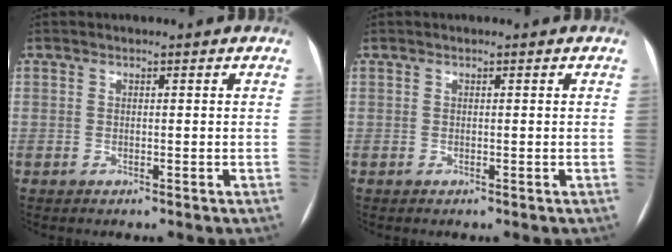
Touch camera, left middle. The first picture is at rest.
{"total": 0.0}